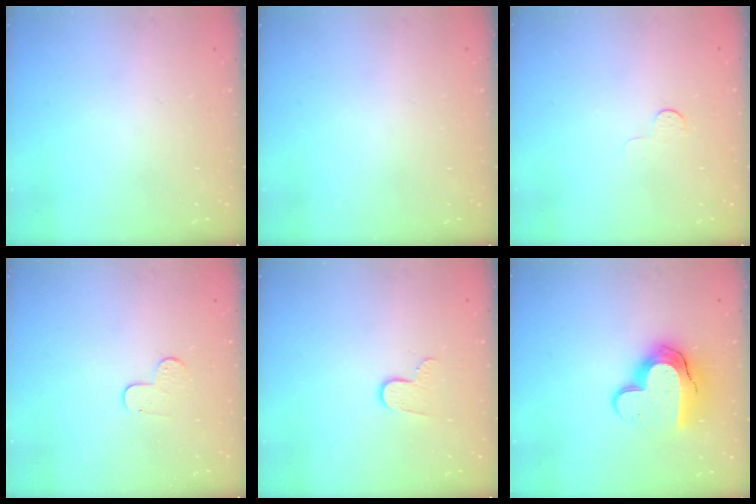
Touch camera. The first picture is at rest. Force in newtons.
{"total": 0.0}
{"total": 3.1, "press": 3.1, "slide": 0.3}
{"total": 5.9, "press": 5.8, "slide": 0.6}
{"total": 6.2, "press": 6.2, "slide": 0.6}
{"total": 14.7, "press": 14.6, "slide": 0.8}